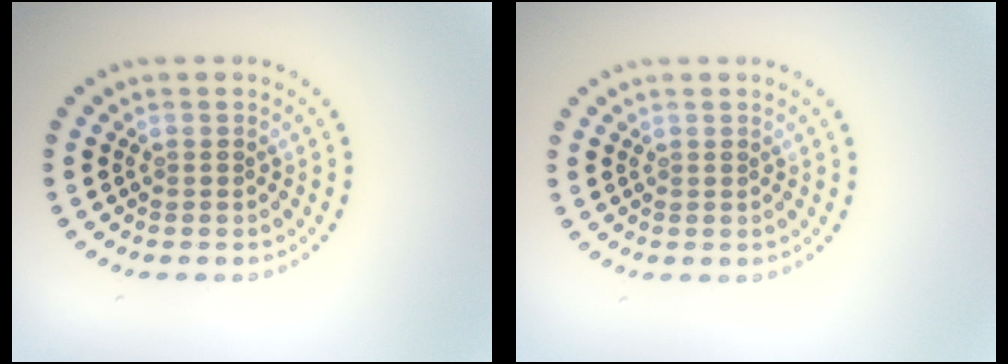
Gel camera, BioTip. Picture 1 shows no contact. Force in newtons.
{"total": 0.0}